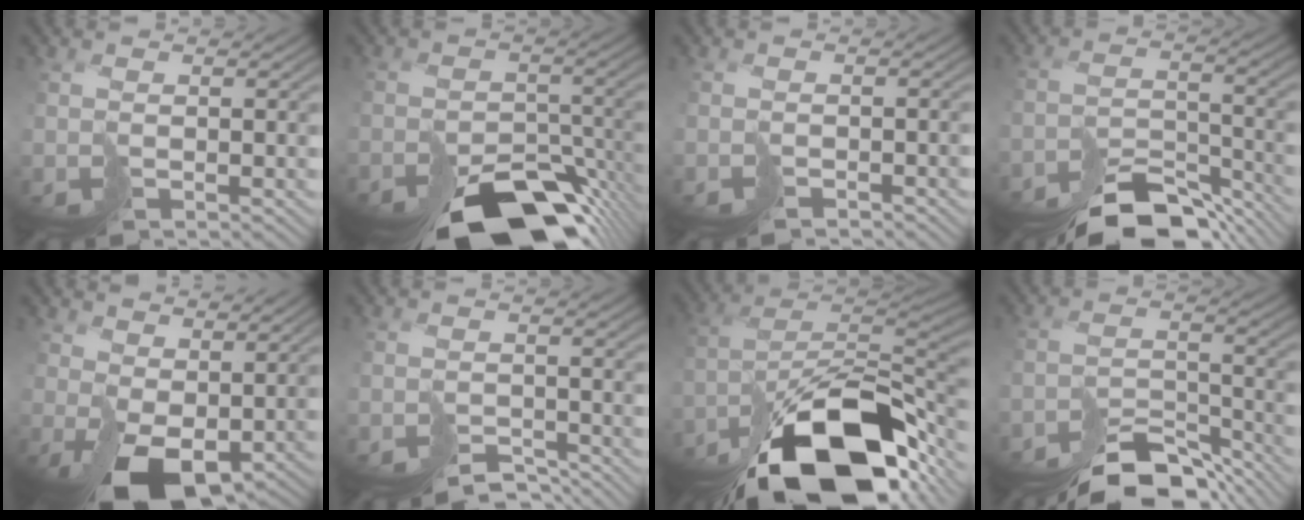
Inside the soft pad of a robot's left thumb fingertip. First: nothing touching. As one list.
[{"total": 14.4, "force": [-11.4, 6.4, 6.0], "torque": [-0.093, -0.037, -0.140]}, {"total": 2.1, "force": [-2.1, 0.4, 0.3], "torque": [0.008, -0.001, -0.038]}, {"total": 10.9, "force": [-9.9, 2.9, 3.7], "torque": [-0.041, -0.002, -0.145]}, {"total": 8.0, "force": [1.1, 4.5, 6.5], "torque": [-0.128, -0.012, 0.028]}, {"total": 4.4, "force": [-4.4, 0.8, 0.3], "torque": [0.008, -0.009, -0.067]}, {"total": 18.6, "force": [-12.6, 7.3, 11.6], "torque": [-0.200, -0.028, -0.189]}, {"total": 10.8, "force": [-9.8, 2.7, 3.4], "torque": [-0.037, -0.001, -0.144]}]